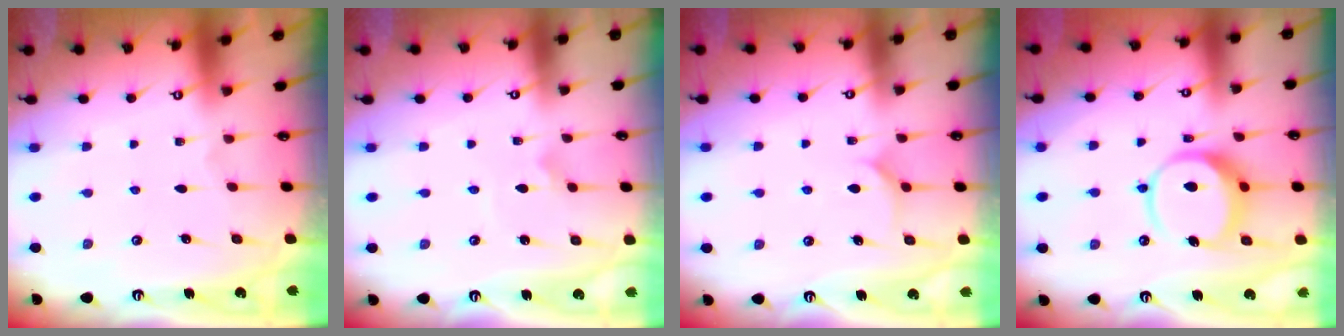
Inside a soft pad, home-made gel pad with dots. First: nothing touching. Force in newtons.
{"total": 1.5, "press": 1.5, "slide": 0.0}
{"total": 8.4, "press": 8.4, "slide": 0.6}
{"total": 10.8, "press": 10.7, "slide": 1.4}